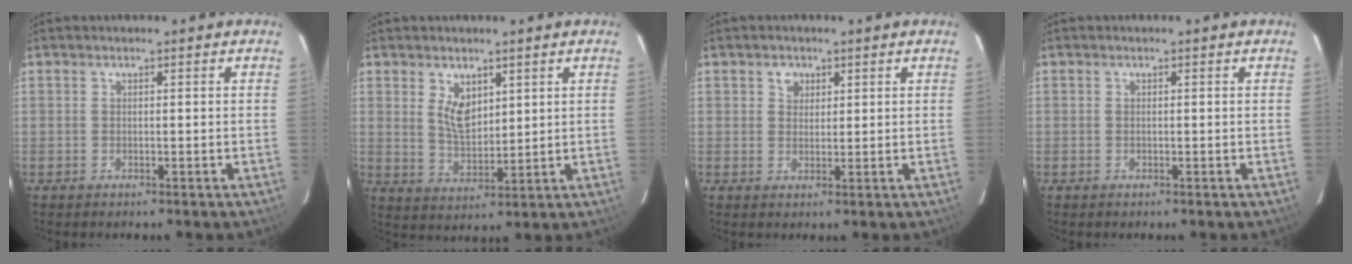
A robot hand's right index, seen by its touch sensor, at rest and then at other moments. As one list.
[{"total": 5.9, "force": [2.6, 3.3, 4.2], "torque": [-0.071, -0.002, 0.055]}, {"total": 2.4, "force": [1.1, 2.1, 0.6], "torque": [-0.003, 0.009, 0.019]}, {"total": 0.0}]